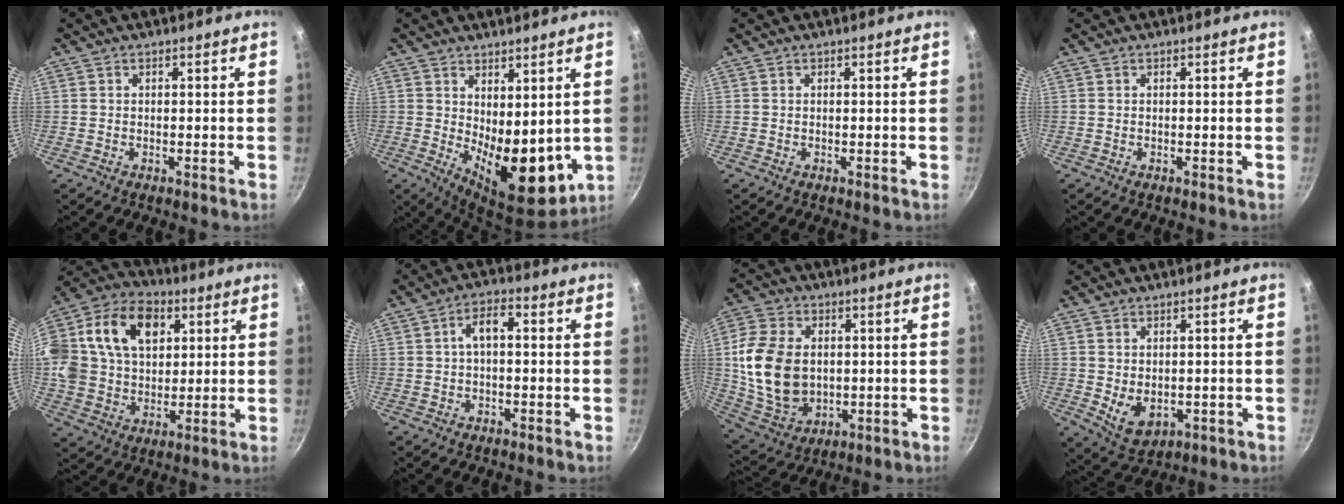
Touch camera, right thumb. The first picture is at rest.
{"total": 12.3, "force": [1.8, 6.2, 10.4], "torque": [-0.127, -0.043, 0.043]}
{"total": 0.0}
{"total": 0.0}
{"total": 27.0, "force": [8.3, 19.2, 17.1], "torque": [-0.346, 0.031, 0.138]}
{"total": 4.4, "force": [0.1, 2.2, 3.8], "torque": [-0.066, 0.023, -0.001]}
{"total": 16.5, "force": [1.0, 11.9, 11.4], "torque": [-0.206, -0.003, 0.033]}
{"total": 6.3, "force": [-0.3, 4.5, 4.4], "torque": [-0.066, -0.015, 0.012]}